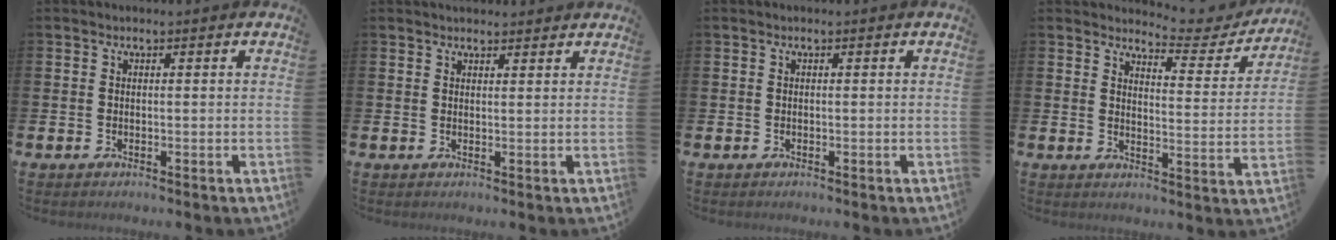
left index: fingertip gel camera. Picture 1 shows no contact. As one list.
[{"total": 1.9, "force": [1.9, 0.5, -0.1], "torque": [0.011, -0.006, 0.032]}, {"total": 0.0}, {"total": 4.9, "force": [4.7, 0.9, 1.0], "torque": [-0.018, -0.040, 0.075]}]